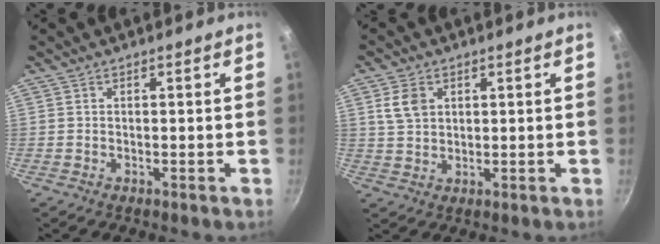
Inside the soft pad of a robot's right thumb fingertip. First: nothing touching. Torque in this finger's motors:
{"motor_torque": [0.25, 1.79, 0.66, 0.21, 0.02]}